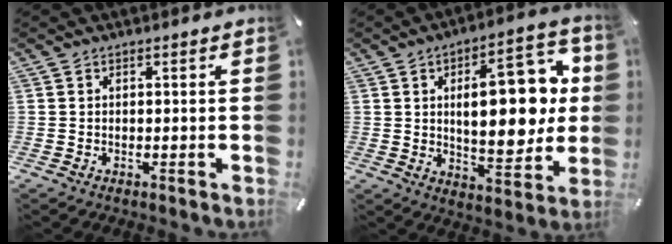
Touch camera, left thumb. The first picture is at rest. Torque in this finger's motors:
{"motor_torque": [2.54, 2.47, 0.44, -0.11, 0.38]}